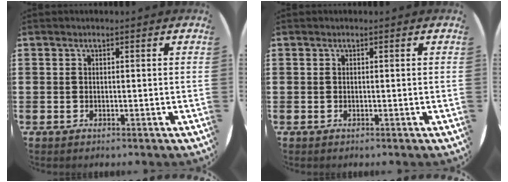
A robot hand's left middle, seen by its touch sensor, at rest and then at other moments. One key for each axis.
{"total": 0.0}